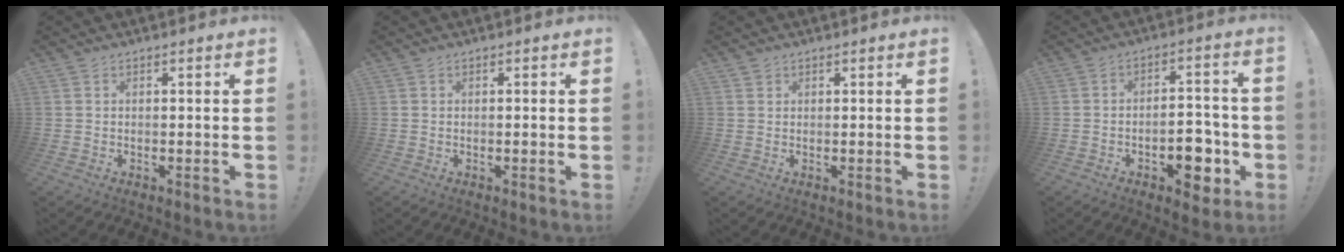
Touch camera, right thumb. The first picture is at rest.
{"total": 0.5, "force": [-0.2, -0.2, 0.4], "torque": [-0.006, -0.001, -0.005]}
{"total": 1.0, "force": [0.8, 0.6, 0.1], "torque": [0.004, -0.003, 0.014]}
{"total": 10.5, "force": [-4.4, 5.9, 7.6], "torque": [-0.081, 0.029, -0.069]}